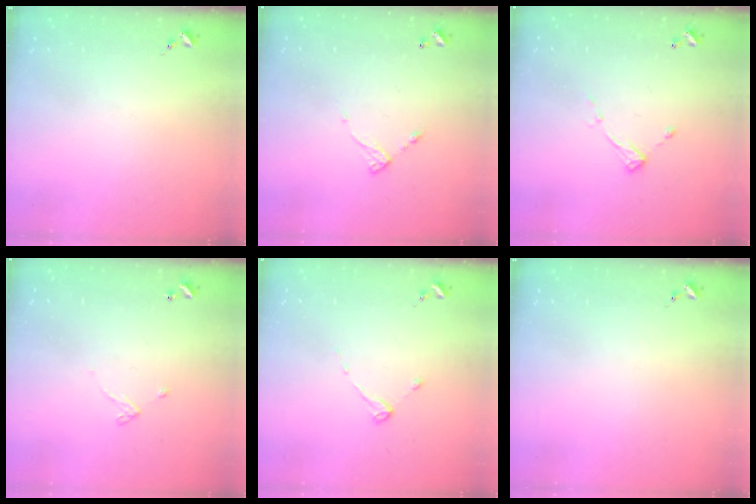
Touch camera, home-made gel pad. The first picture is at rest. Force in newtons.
{"total": 6.4, "press": 6.4, "slide": 0.4}
{"total": 6.3, "press": 6.3, "slide": 0.3}
{"total": 3.4, "press": 3.4, "slide": 0.5}
{"total": 2.7, "press": 2.7, "slide": 0.3}
{"total": 0.0}